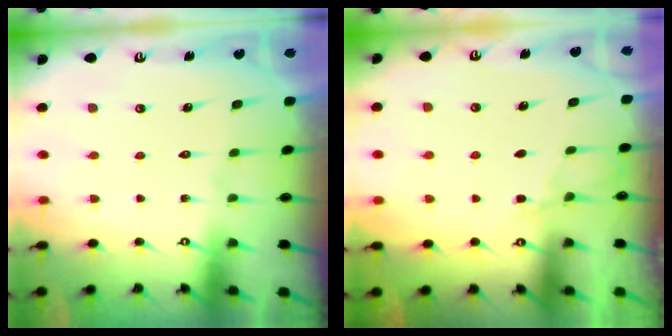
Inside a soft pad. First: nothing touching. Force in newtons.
{"total": 3.3, "press": 3.3, "slide": 0.4}